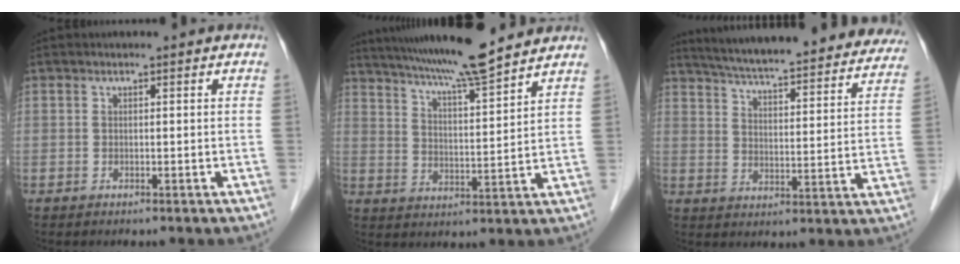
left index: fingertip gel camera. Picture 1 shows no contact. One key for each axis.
{"total": 14.1, "fx": 12.4, "fy": -0.1, "fz": 6.8, "tx": -0.118, "ty": 0.008, "tz": 0.194}
{"total": 31.7, "fx": 28.6, "fy": 4.8, "fz": 12.9, "tx": -0.208, "ty": -0.048, "tz": 0.354}